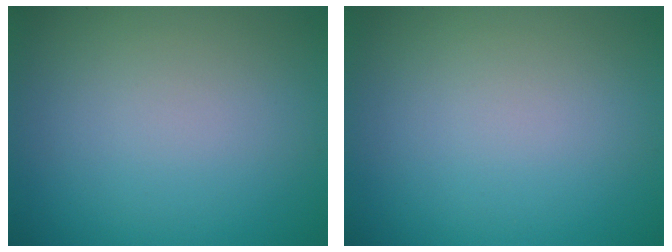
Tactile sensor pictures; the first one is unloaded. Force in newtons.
{"total": 0.0}